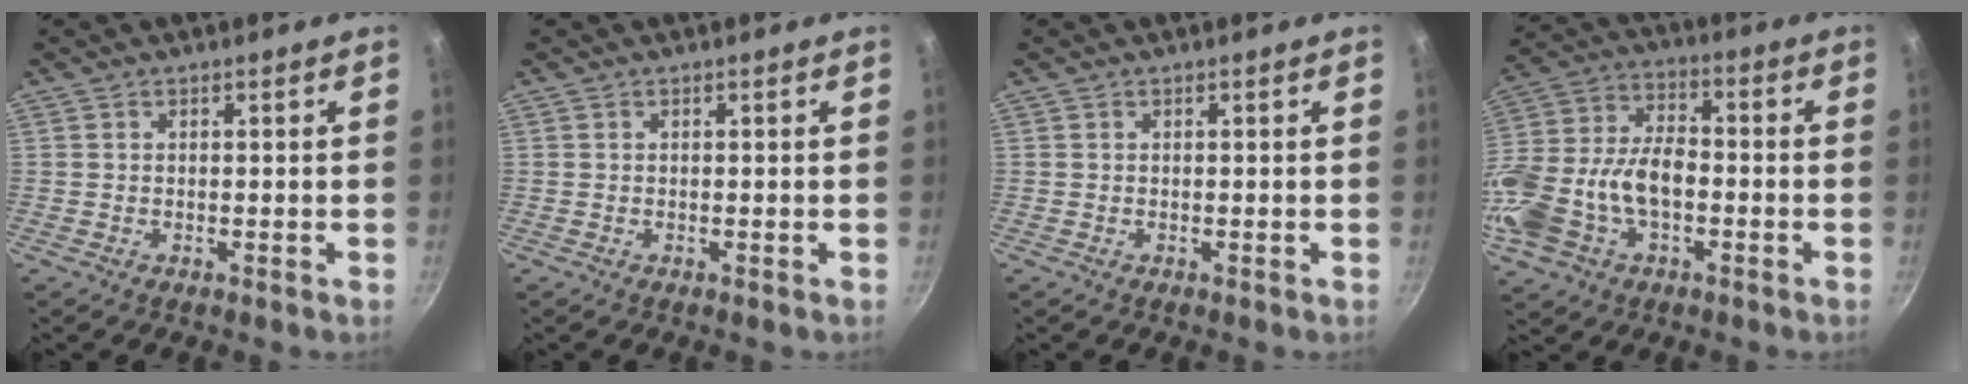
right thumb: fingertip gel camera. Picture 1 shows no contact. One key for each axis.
{"total": 0.0}
{"total": 0.0}
{"total": 19.0, "fx": -4.3, "fy": 12.1, "fz": 14.0, "tx": -0.280, "ty": 0.041, "tz": -0.081}